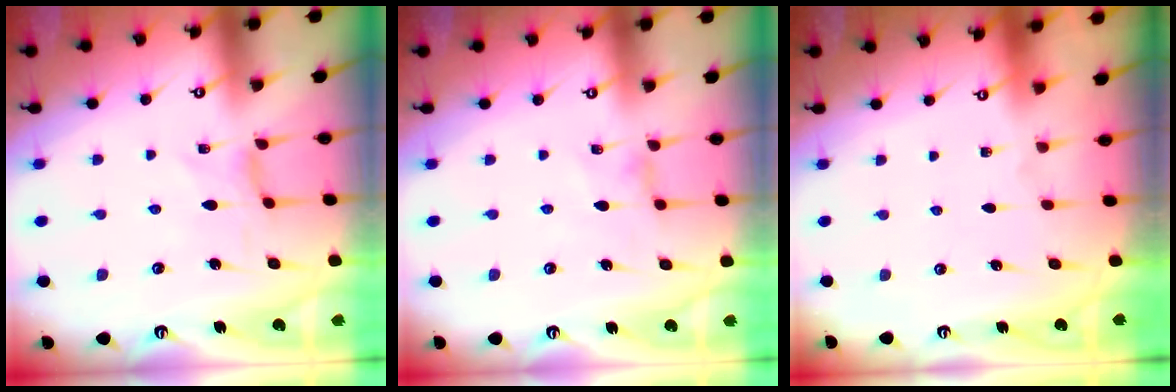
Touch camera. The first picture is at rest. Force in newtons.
{"total": 0.6, "press": 0.6, "slide": 0.2}
{"total": 0.0}